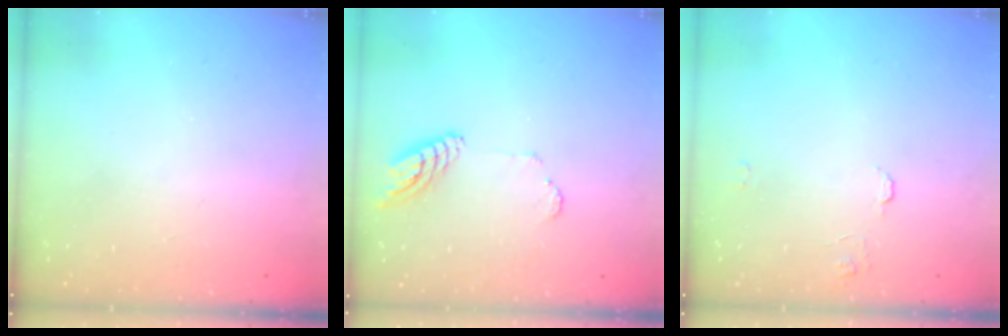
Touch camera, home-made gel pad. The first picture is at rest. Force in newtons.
{"total": 10.0, "press": 9.9, "slide": 1.0}
{"total": 5.7, "press": 5.6, "slide": 0.6}